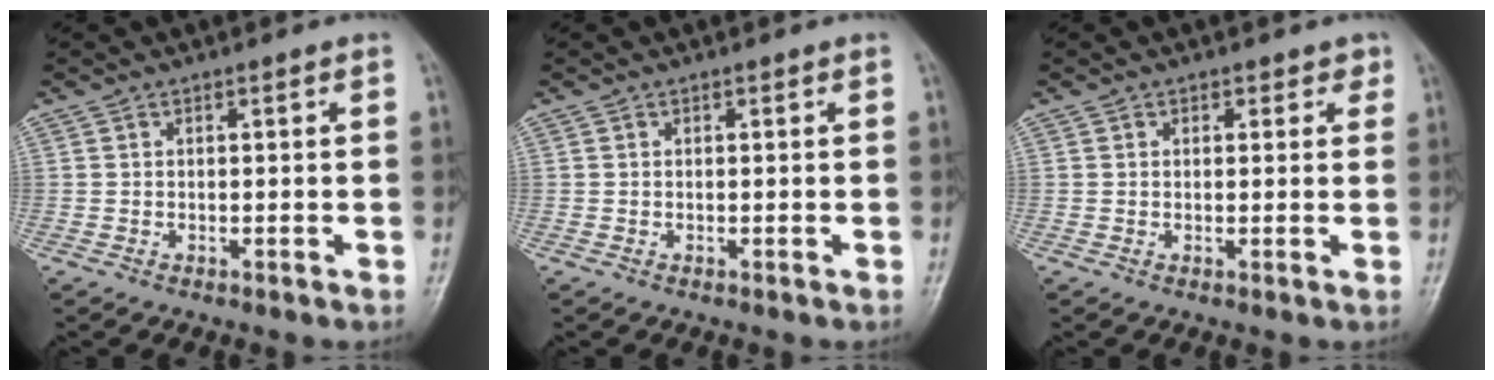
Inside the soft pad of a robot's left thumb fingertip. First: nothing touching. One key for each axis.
{"total": 0.0}
{"total": 2.0, "fx": 1.2, "fy": 1.5, "fz": 0.5, "tx": 0.020, "ty": -0.003, "tz": 0.008}